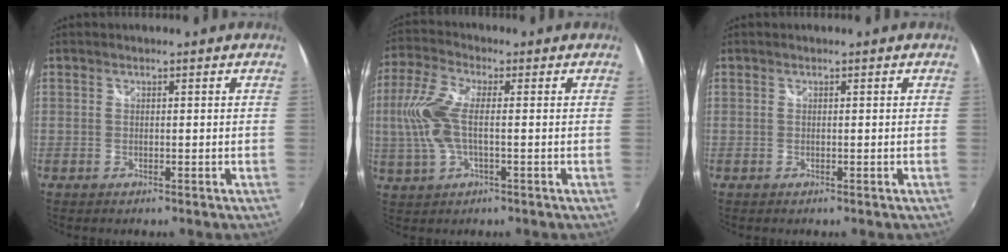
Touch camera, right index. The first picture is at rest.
{"total": 9.5, "force": [-0.3, 3.8, 8.7], "torque": [-0.195, 0.006, -0.006]}
{"total": 0.0}